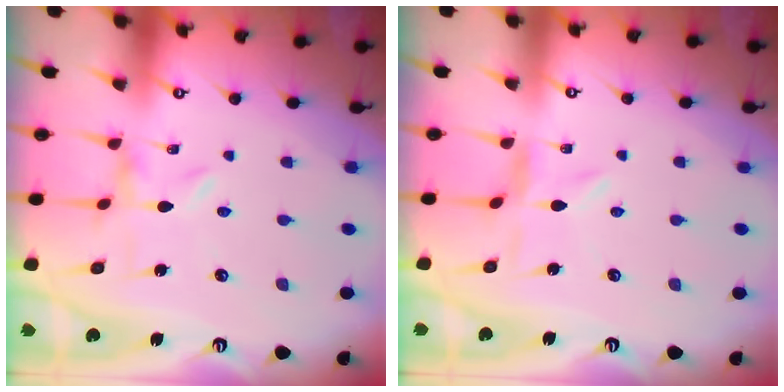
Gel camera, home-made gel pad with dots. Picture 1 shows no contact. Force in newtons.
{"total": 1.1, "press": 1.1, "slide": 0.2}